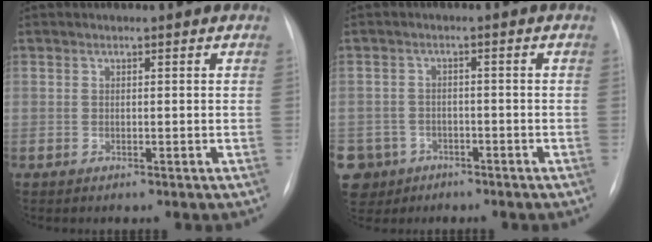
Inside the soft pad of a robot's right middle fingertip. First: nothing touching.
{"total": 9.7, "force": [-5.0, 8.1, 1.7], "torque": [-0.070, 0.005, -0.077]}